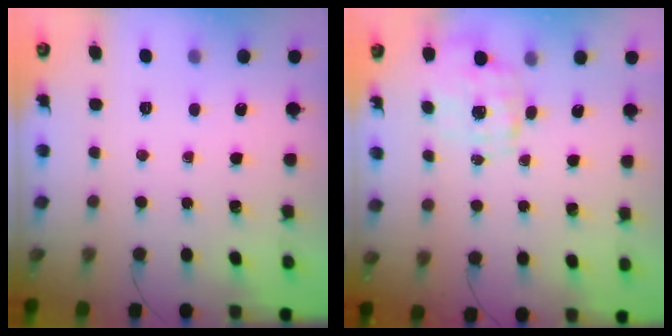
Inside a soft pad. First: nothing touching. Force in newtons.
{"total": 1.5, "press": 1.5, "slide": 0.5}